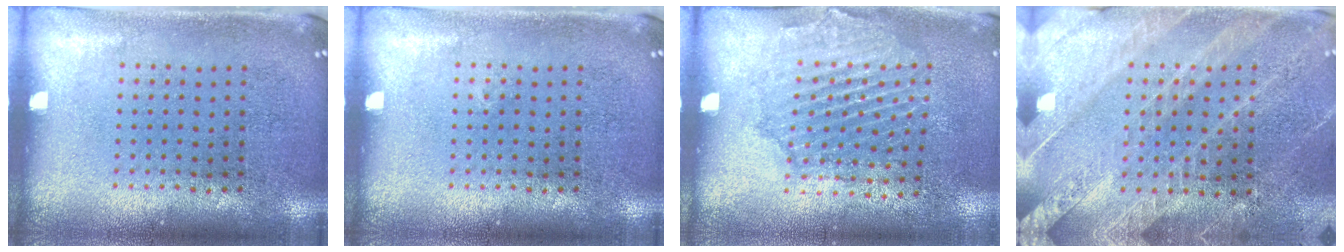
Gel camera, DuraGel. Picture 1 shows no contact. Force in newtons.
{"total": 0.0}
{"total": 1.6, "press": 1.6, "slide": 0.4}
{"total": 2.8, "press": 2.7, "slide": 0.7}